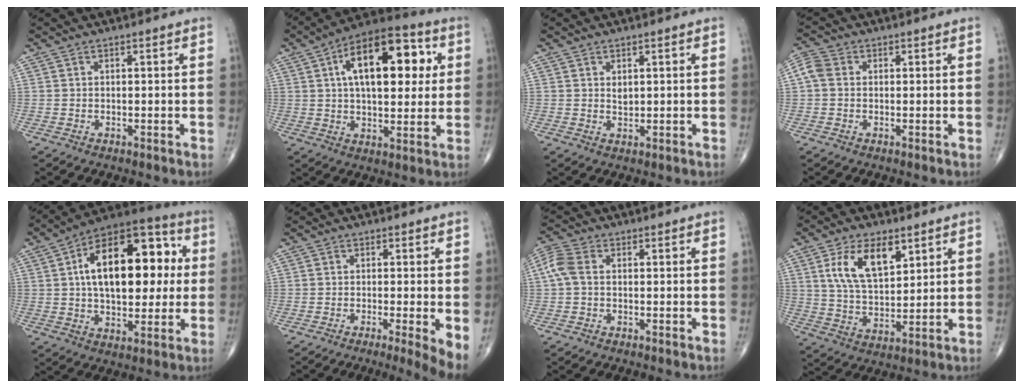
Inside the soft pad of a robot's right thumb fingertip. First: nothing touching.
{"total": 19.4, "force": [5.0, 9.7, 16.0], "torque": [-0.208, 0.015, 0.067]}
{"total": 1.4, "force": [0.6, 0.8, 1.0], "torque": [-0.007, -0.005, 0.011]}
{"total": 3.6, "force": [0.3, 2.9, 2.1], "torque": [-0.046, 0.012, -0.003]}
{"total": 22.9, "force": [3.4, 12.4, 19.0], "torque": [-0.259, 0.024, 0.044]}
{"total": 5.0, "force": [-1.5, 0.2, 4.8], "torque": [-0.082, -0.015, -0.030]}
{"total": 4.8, "force": [0.1, 3.1, 3.6], "torque": [-0.096, 0.015, -0.005]}
{"total": 11.9, "force": [5.2, 6.0, 8.8], "torque": [-0.146, -0.020, 0.103]}